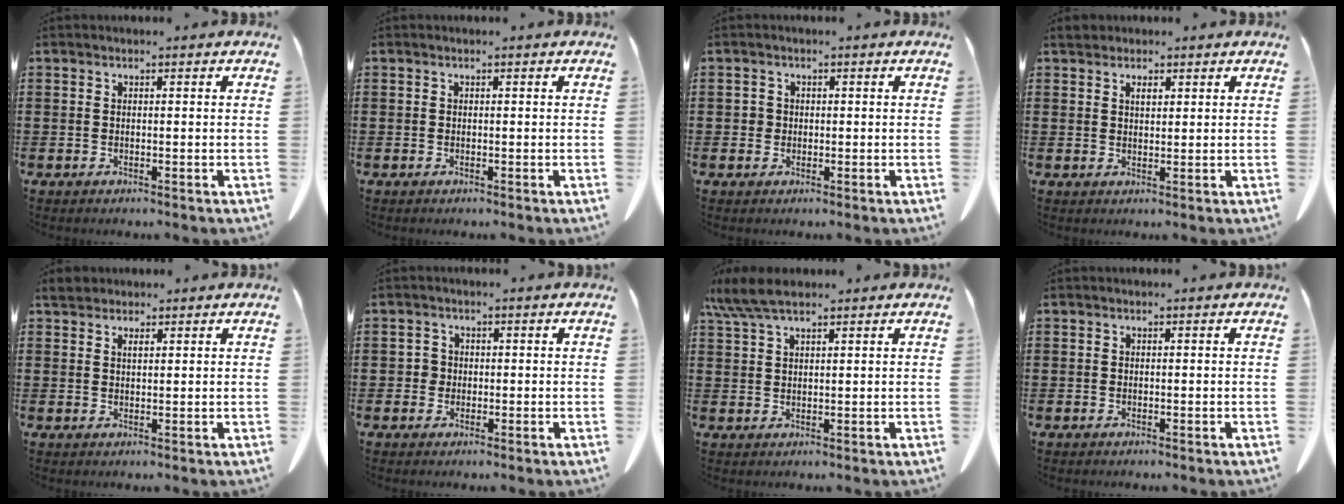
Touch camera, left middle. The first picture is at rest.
{"total": 0.0}
{"total": 1.4, "force": [0.1, 1.3, 0.4], "torque": [-0.012, 0.006, 0.002]}
{"total": 2.4, "force": [1.7, 1.2, 1.1], "torque": [-0.018, 0.003, 0.031]}
{"total": 2.2, "force": [1.8, 0.9, 0.8], "torque": [-0.014, 0.001, 0.033]}
{"total": 1.6, "force": [0.0, 1.5, 0.5], "torque": [-0.014, 0.007, -0.001]}
{"total": 5.6, "force": [4.2, 1.2, 3.5], "torque": [-0.087, -0.004, 0.076]}
{"total": 0.0}